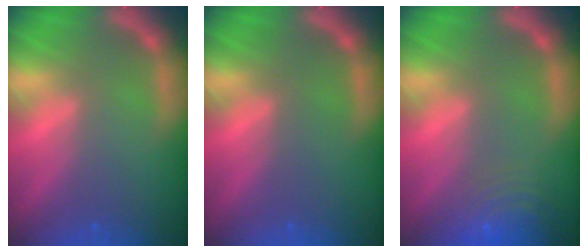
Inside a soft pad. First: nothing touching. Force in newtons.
{"total": 0.0}
{"total": 8.0}